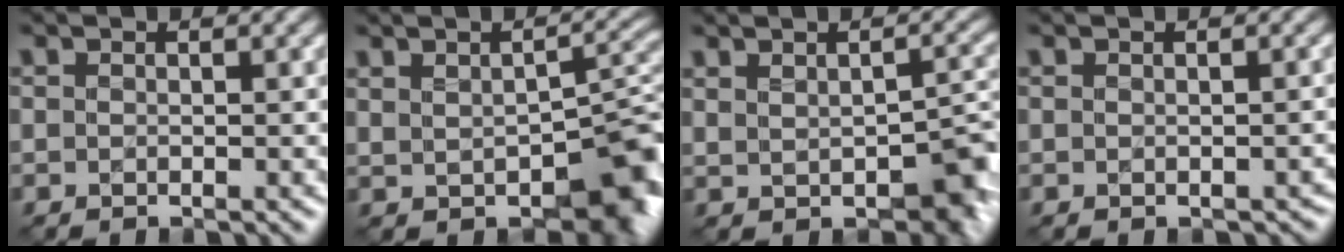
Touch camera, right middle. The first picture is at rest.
{"total": 7.8, "force": [-3.2, 3.7, 6.1], "torque": [-0.079, -0.017, -0.036]}
{"total": 5.3, "force": [-1.9, 2.7, 4.2], "torque": [-0.053, -0.016, -0.013]}
{"total": 1.5, "force": [-0.8, 1.0, 0.7], "torque": [0.000, -0.007, -0.007]}